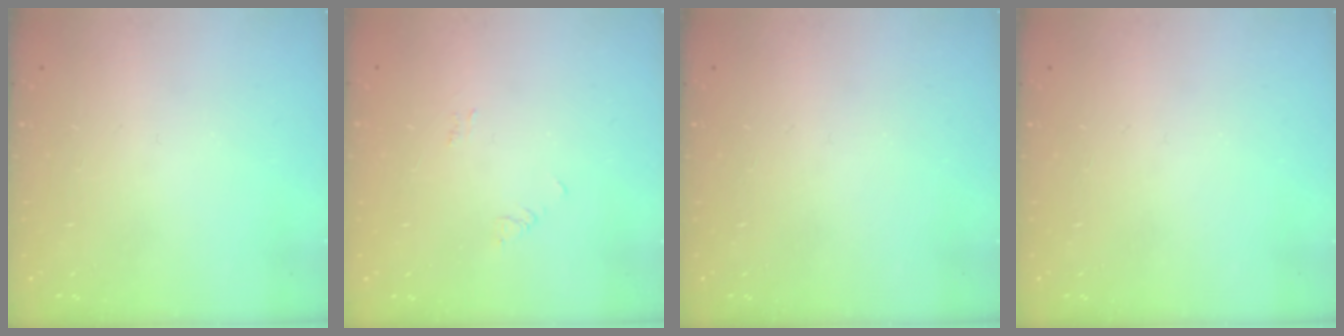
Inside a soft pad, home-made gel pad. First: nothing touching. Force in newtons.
{"total": 3.1, "press": 3.1, "slide": 0.5}
{"total": 0.0}
{"total": 0.0}